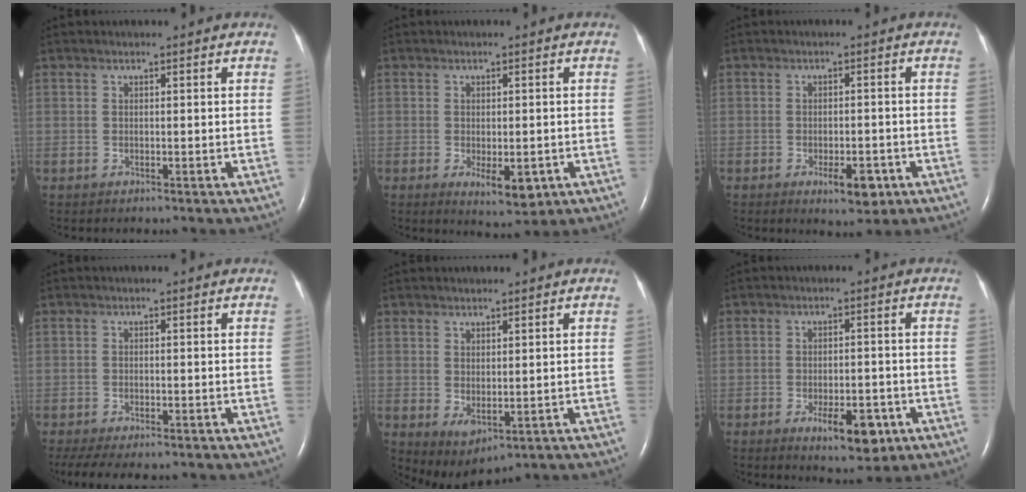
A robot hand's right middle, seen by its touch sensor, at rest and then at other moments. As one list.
[{"total": 5.1, "force": [-1.7, 1.9, 4.4], "torque": [-0.065, -0.010, -0.013]}, {"total": 4.7, "force": [-2.3, 1.8, 3.7], "torque": [-0.053, -0.003, -0.024]}, {"total": 10.2, "force": [-8.5, 2.8, 5.0], "torque": [-0.089, -0.010, -0.118]}, {"total": 4.1, "force": [-0.7, 1.8, 3.6], "torque": [-0.064, -0.010, 0.009]}, {"total": 6.9, "force": [-3.4, 2.6, 5.5], "torque": [-0.081, -0.006, -0.042]}]